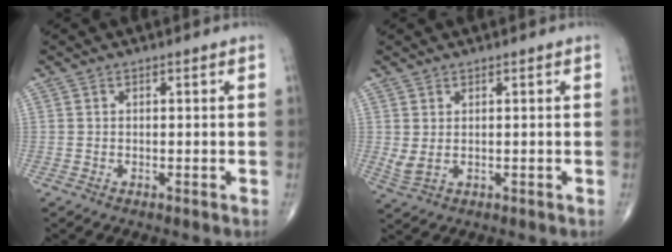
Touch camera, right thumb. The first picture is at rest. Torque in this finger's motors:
{"motor_torque": [0.15, -0.02, -0.10, -0.14, 0.00]}